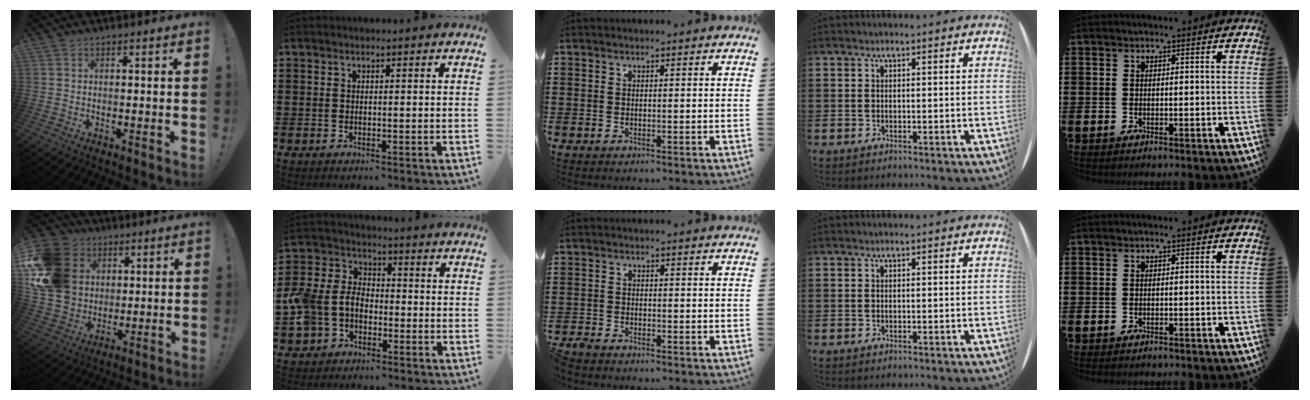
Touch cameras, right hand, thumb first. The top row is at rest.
{"thumb": {"total": 19.7, "force": [4.8, 16.4, 9.7], "torque": [-0.179, -0.011, 0.110]}, "index": {"total": 6.7, "force": [-2.0, 5.3, 3.5], "torque": [-0.121, -0.005, -0.053]}, "middle": {"total": 1.8, "force": [-1.7, 0.1, 0.3], "torque": [-0.022, -0.005, -0.039]}}